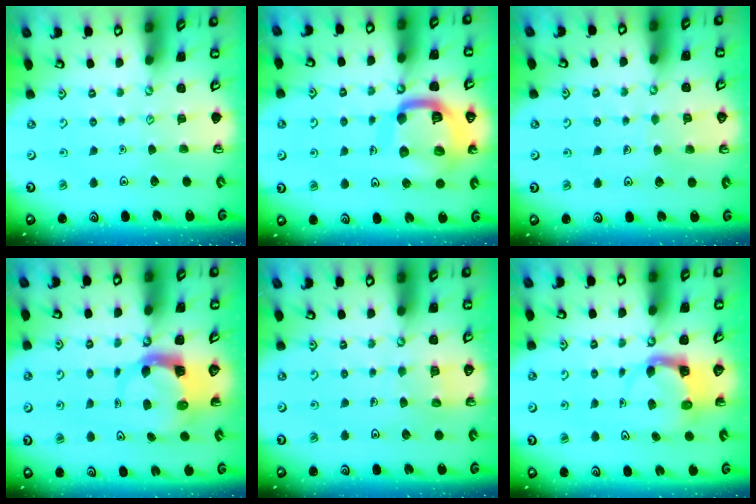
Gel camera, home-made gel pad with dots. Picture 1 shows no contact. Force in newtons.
{"total": 18.2, "press": 18.1, "slide": 2.0}
{"total": 4.4, "press": 4.4, "slide": 0.4}
{"total": 3.9, "press": 3.9, "slide": 0.6}
{"total": 5.9, "press": 5.9, "slide": 0.6}
{"total": 3.8, "press": 3.8, "slide": 0.3}